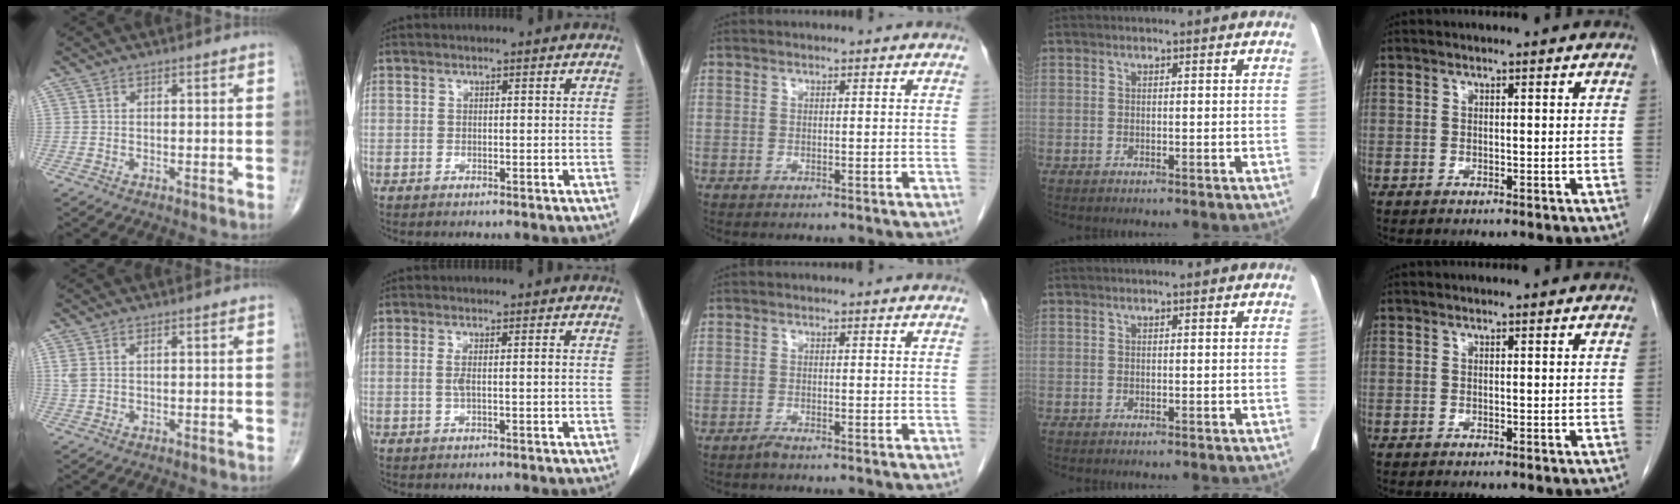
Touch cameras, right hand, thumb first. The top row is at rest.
{"thumb": {"total": 2.0, "force": [0.8, 0.9, 1.6], "torque": [-0.049, 0.013, 0.024]}, "index": {"total": 1.9, "force": [0.0, 0.1, 1.9], "torque": [-0.039, 0.000, 0.000]}, "middle": {"total": 0.9, "force": [-0.9, 0.0, 0.4], "torque": [-0.010, -0.001, -0.015]}}